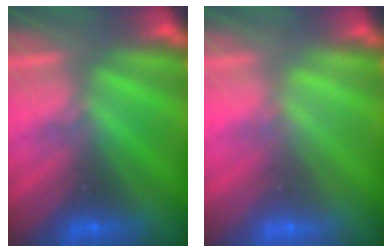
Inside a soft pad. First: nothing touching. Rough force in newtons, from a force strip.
{"total": 1.8}